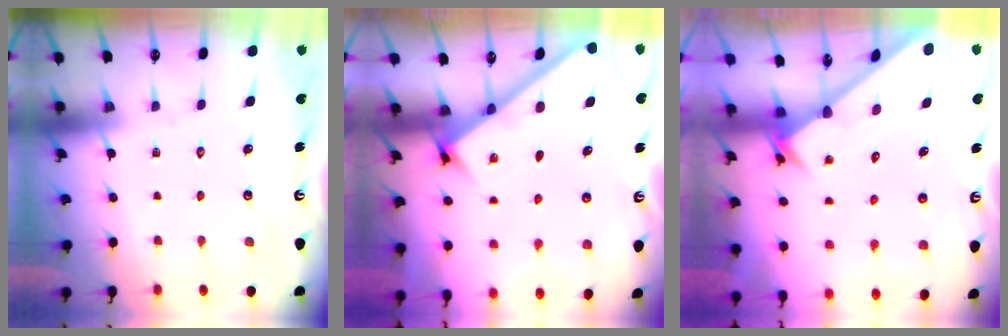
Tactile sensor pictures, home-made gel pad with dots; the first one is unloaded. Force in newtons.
{"total": 2.9, "press": 2.8, "slide": 0.3}
{"total": 2.7, "press": 2.7, "slide": 0.2}